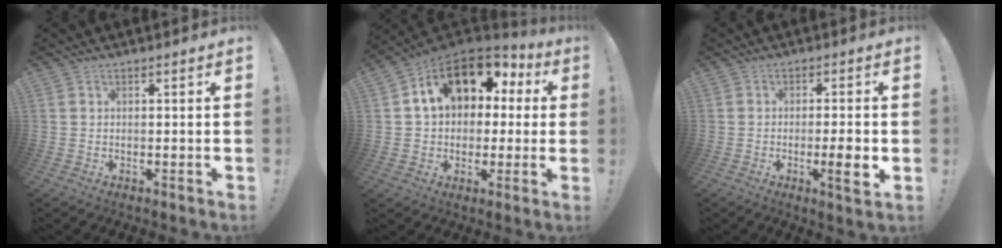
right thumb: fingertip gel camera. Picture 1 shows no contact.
{"total": 15.4, "force": [6.1, 10.4, 9.6], "torque": [-0.145, -0.022, 0.108]}
{"total": 6.5, "force": [-1.6, 0.6, 6.2], "torque": [-0.085, -0.006, -0.025]}